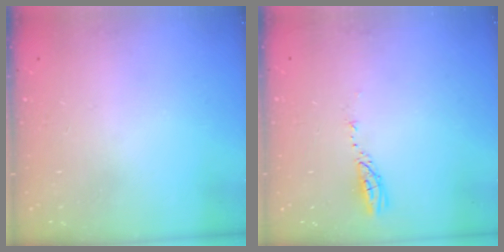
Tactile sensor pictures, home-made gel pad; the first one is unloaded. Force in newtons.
{"total": 3.5, "press": 3.4, "slide": 0.3}